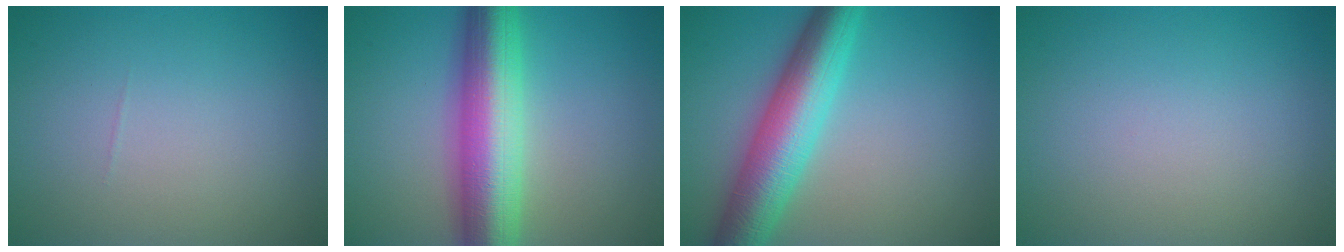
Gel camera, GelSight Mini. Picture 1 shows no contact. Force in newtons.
{"total": 10.1, "press": 10.1, "slide": 0.4}
{"total": 8.0, "press": 8.0, "slide": 0.1}
{"total": 0.0}